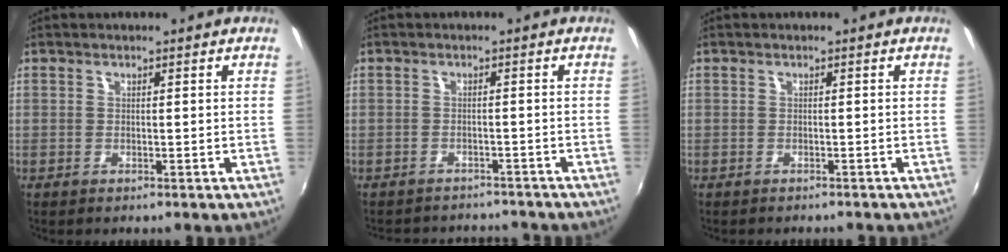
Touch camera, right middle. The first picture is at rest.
{"total": 7.1, "force": [-6.5, 2.5, 1.4], "torque": [-0.041, 0.003, -0.089]}
{"total": 1.6, "force": [-1.5, 0.4, 0.4], "torque": [-0.013, -0.008, -0.020]}